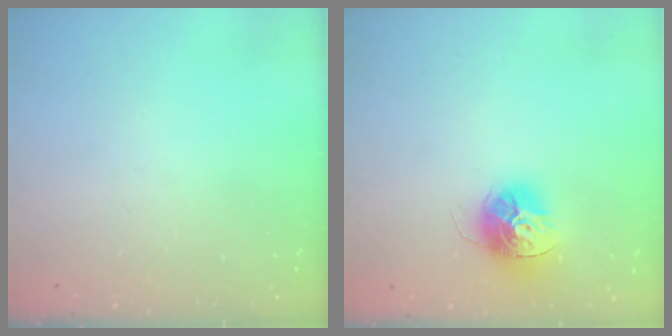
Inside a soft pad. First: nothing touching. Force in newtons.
{"total": 13.1, "press": 13.1, "slide": 0.7}